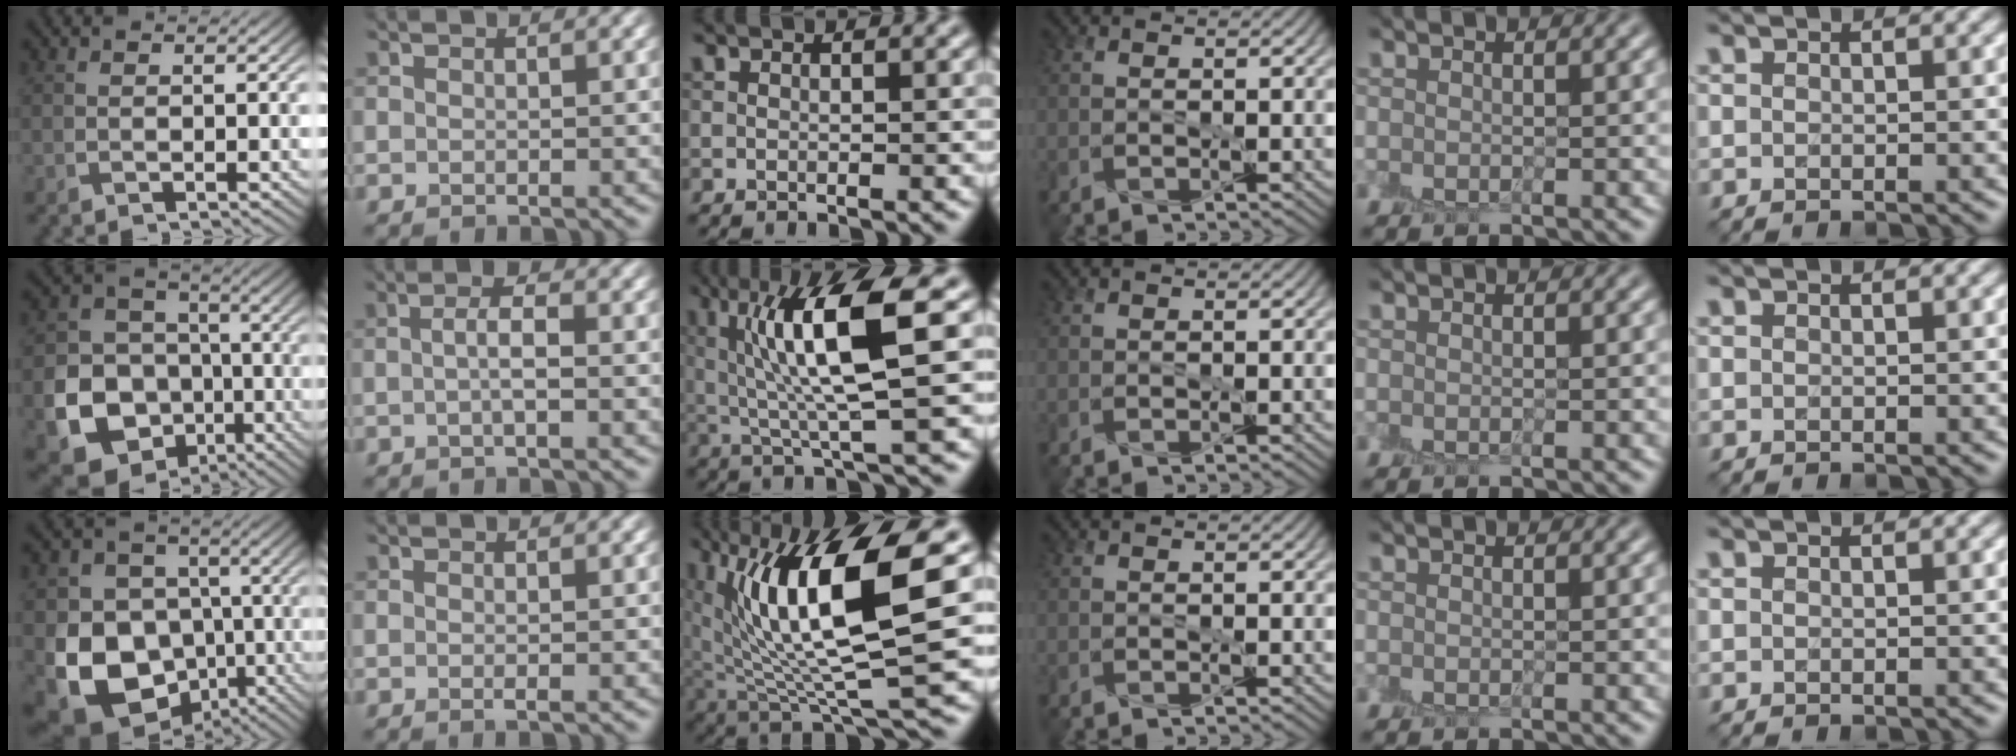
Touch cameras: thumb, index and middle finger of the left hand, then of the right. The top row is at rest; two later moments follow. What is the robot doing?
{"motion": "peel", "object": "sticky note"}